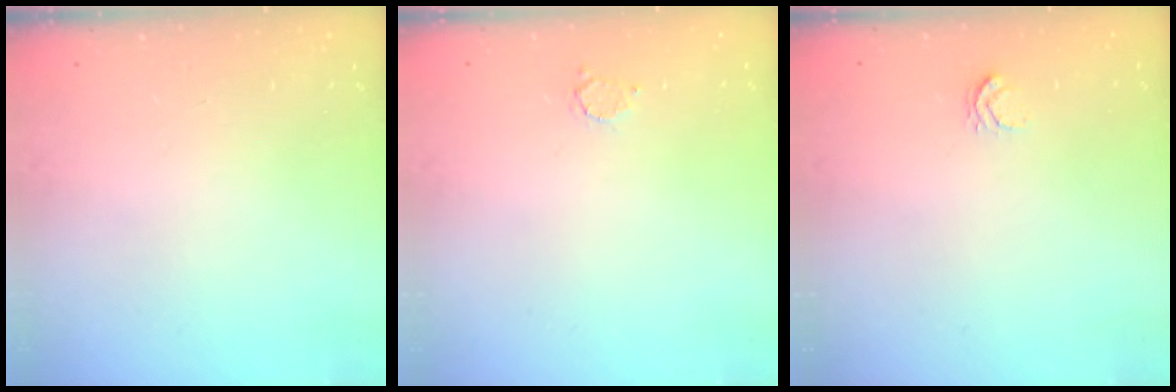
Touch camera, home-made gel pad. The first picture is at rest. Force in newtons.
{"total": 2.2, "press": 2.2, "slide": 0.2}
{"total": 2.6, "press": 2.6, "slide": 0.2}